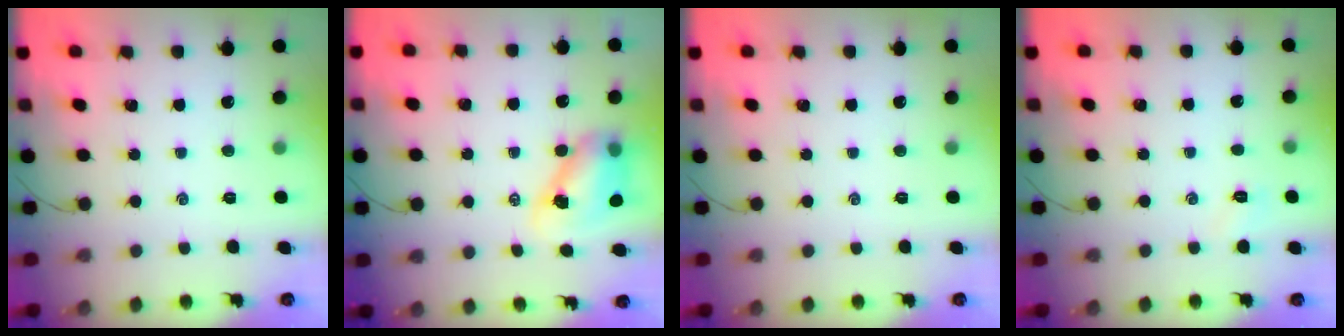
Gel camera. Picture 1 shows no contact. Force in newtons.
{"total": 8.6, "press": 8.4, "slide": 2.0}
{"total": 0.0}
{"total": 2.7, "press": 2.6, "slide": 0.7}